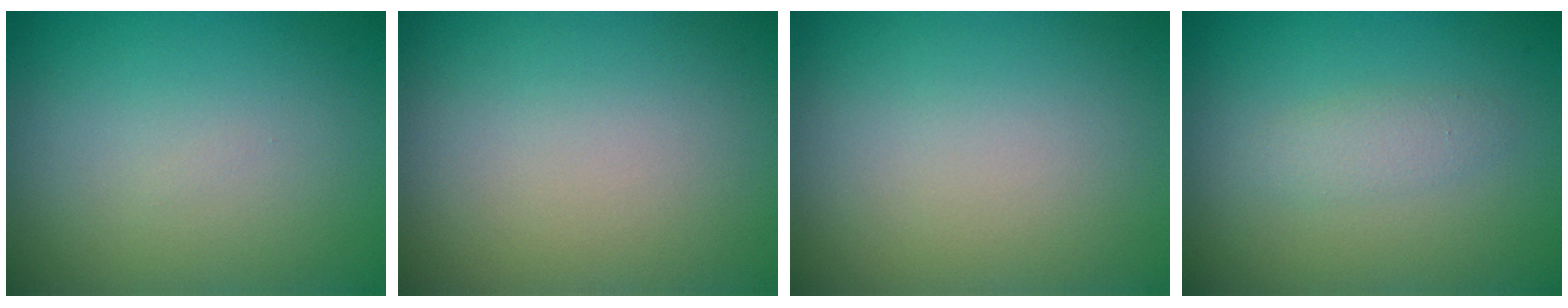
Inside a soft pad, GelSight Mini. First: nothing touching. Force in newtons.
{"total": 0.0}
{"total": 0.0}
{"total": 1.4, "press": 1.4, "slide": 0.0}